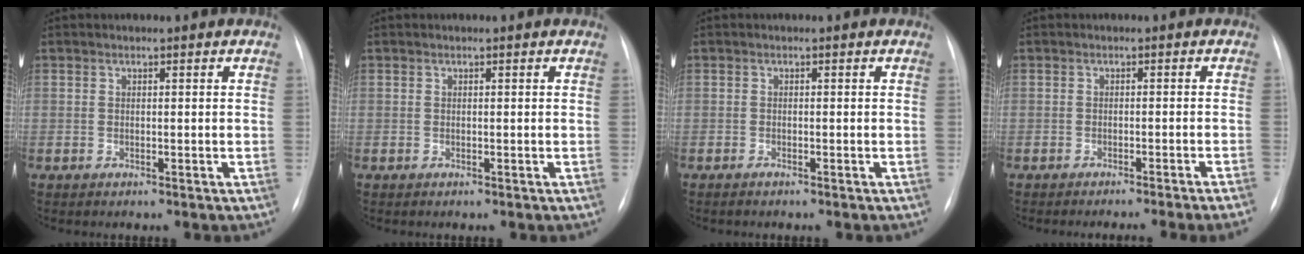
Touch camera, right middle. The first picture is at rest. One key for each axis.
{"total": 0.0}
{"total": 0.5, "fx": -0.5, "fy": -0.1, "fz": 0.3, "tx": -0.010, "ty": -0.002, "tz": -0.009}
{"total": 7.9, "fx": -6.9, "fy": -2.0, "fz": 3.4, "tx": -0.011, "ty": -0.017, "tz": -0.084}